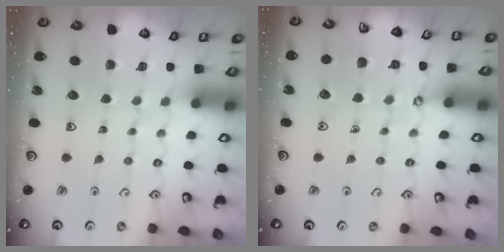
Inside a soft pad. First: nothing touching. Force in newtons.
{"total": 3.8, "press": 3.8, "slide": 0.6}